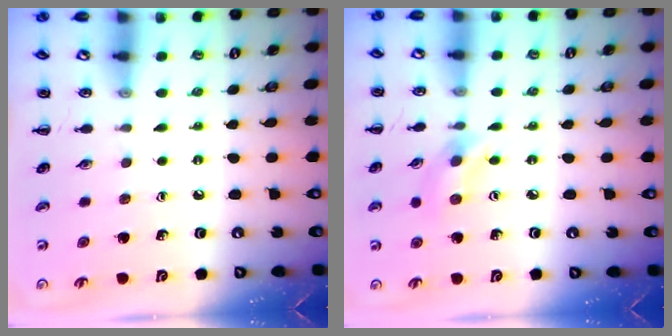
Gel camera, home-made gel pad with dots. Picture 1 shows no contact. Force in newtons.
{"total": 2.8, "press": 2.7, "slide": 0.6}